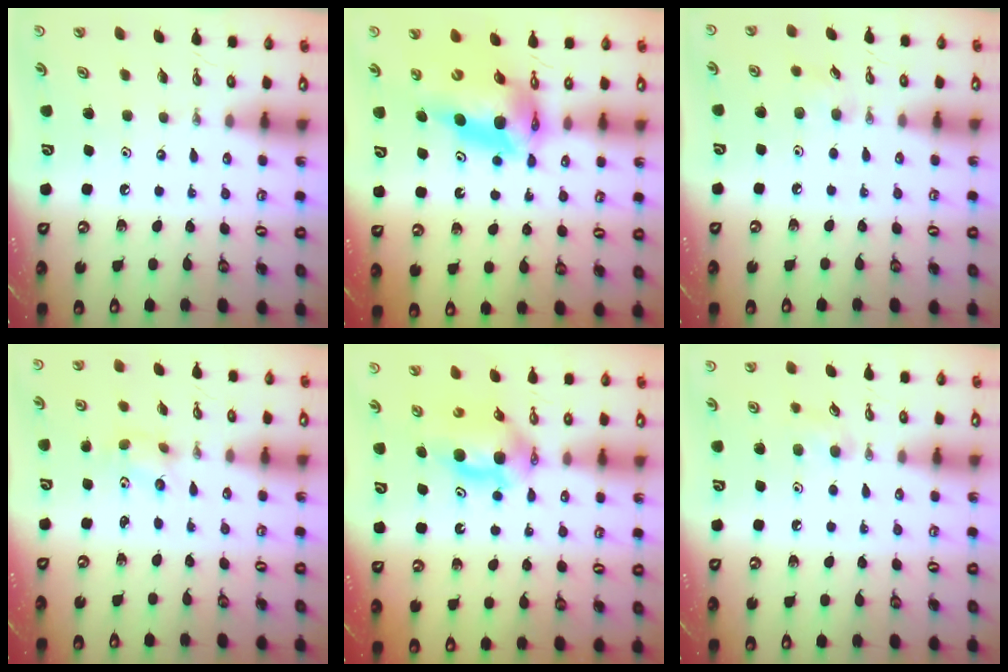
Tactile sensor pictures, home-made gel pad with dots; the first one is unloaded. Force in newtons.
{"total": 12.8, "press": 12.7, "slide": 1.2}
{"total": 5.9, "press": 5.7, "slide": 1.4}
{"total": 3.8, "press": 3.4, "slide": 1.7}
{"total": 5.8, "press": 5.4, "slide": 2.2}
{"total": 5.3, "press": 5.1, "slide": 1.3}